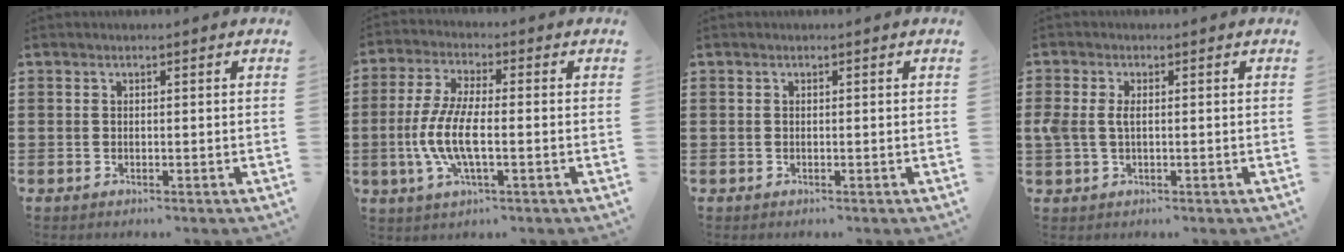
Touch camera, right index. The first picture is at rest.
{"total": 8.0, "force": [-2.0, 2.4, 7.4], "torque": [-0.173, -0.012, -0.047]}
{"total": 0.0}
{"total": 2.8, "force": [0.2, 1.5, 2.4], "torque": [-0.063, 0.001, -0.003]}